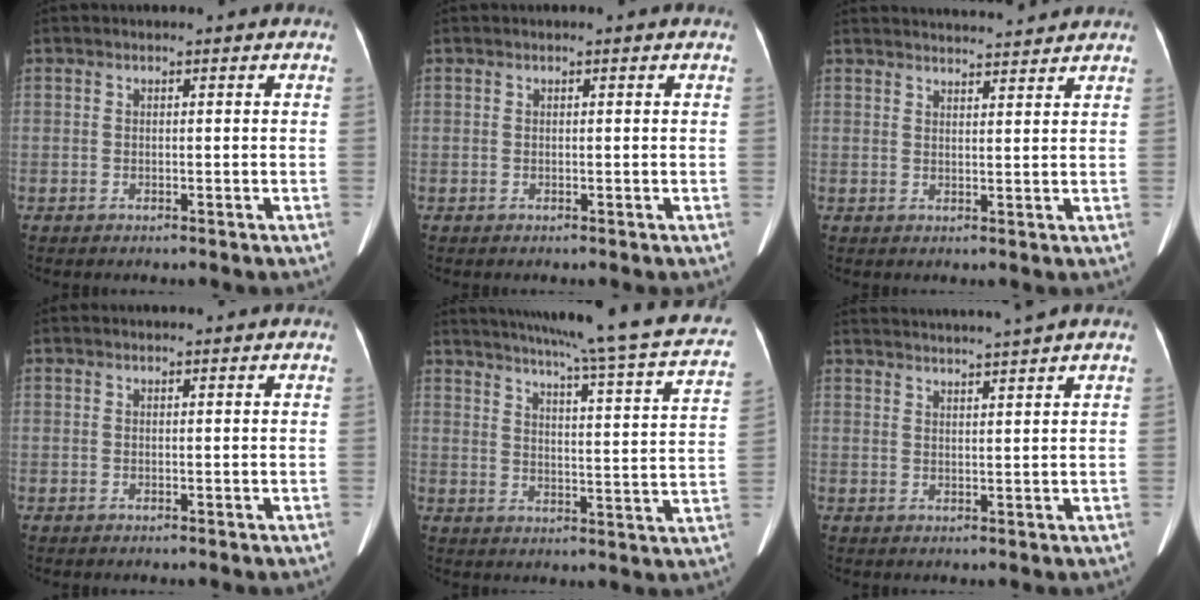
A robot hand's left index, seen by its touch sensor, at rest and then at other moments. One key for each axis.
{"total": 0.0}
{"total": 8.9, "fx": 8.7, "fy": 0.3, "fz": 2.0, "tx": -0.029, "ty": 0.020, "tz": 0.111}
{"total": 0.8, "fx": 0.8, "fy": 0.0, "fz": 0.2, "tx": -0.006, "ty": 0.008, "tz": 0.011}
{"total": 26.3, "fx": 22.4, "fy": 1.3, "fz": 13.7, "tx": -0.202, "ty": -0.039, "tz": 0.270}
{"total": 9.0, "fx": 8.3, "fy": -1.8, "fz": 2.9, "tx": -0.042, "ty": 0.009, "tz": 0.116}